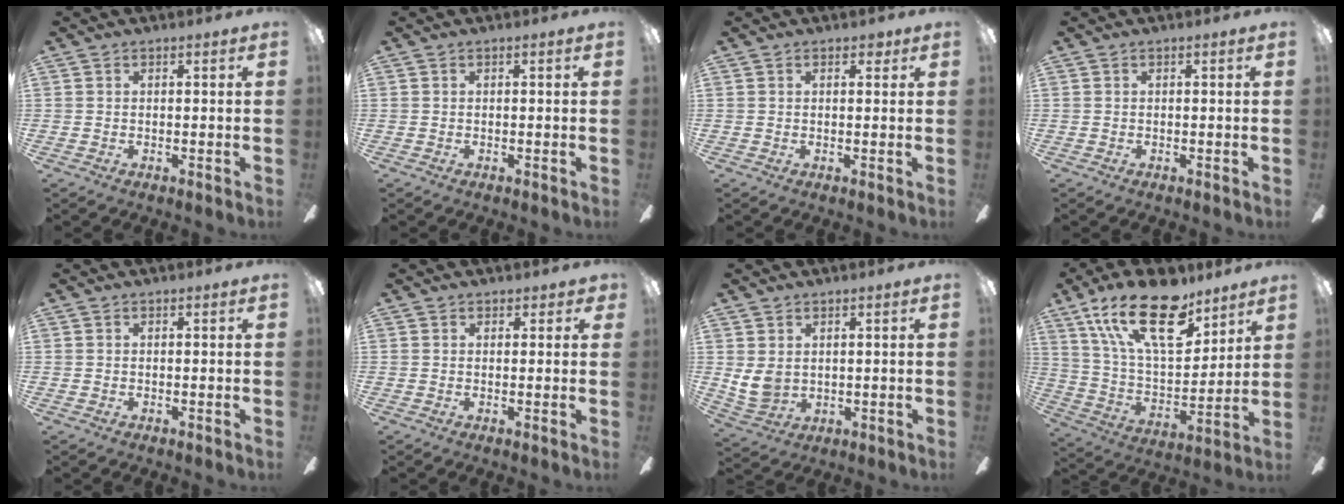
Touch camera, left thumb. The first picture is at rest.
{"total": 0.0}
{"total": 2.0, "force": [1.1, 1.1, 1.2], "torque": [-0.001, -0.007, 0.015]}
{"total": 0.0}
{"total": 0.0}
{"total": 1.6, "force": [1.1, 1.2, 0.5], "torque": [-0.001, -0.001, 0.020]}
{"total": 5.8, "force": [2.3, 4.3, 3.1], "torque": [-0.075, -0.013, 0.045]}
{"total": 24.1, "force": [14.8, 10.7, 15.7], "torque": [-0.297, -0.074, 0.257]}